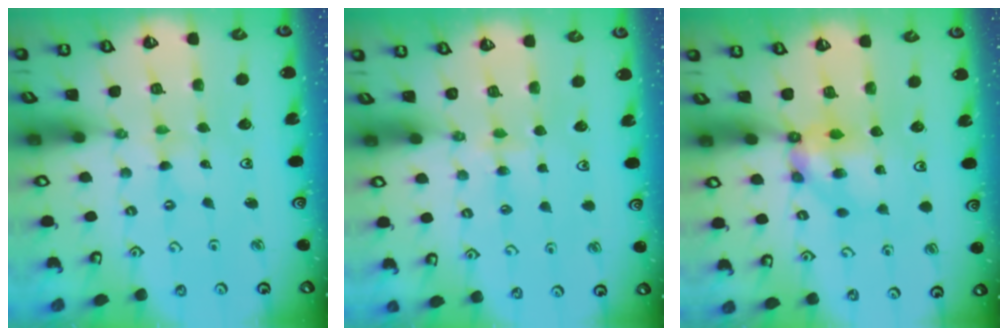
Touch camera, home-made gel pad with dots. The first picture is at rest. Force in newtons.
{"total": 3.6, "press": 3.6, "slide": 0.7}
{"total": 6.5, "press": 6.5, "slide": 0.2}